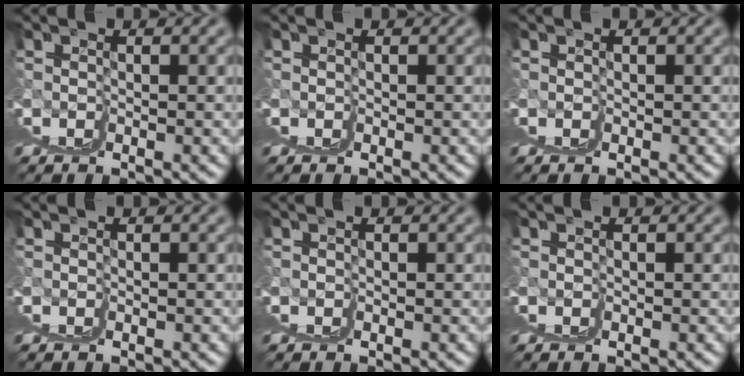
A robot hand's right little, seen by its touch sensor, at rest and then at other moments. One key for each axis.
{"total": 0.0}
{"total": 0.0}
{"total": 0.0}
{"total": 0.0}
{"total": 0.0}